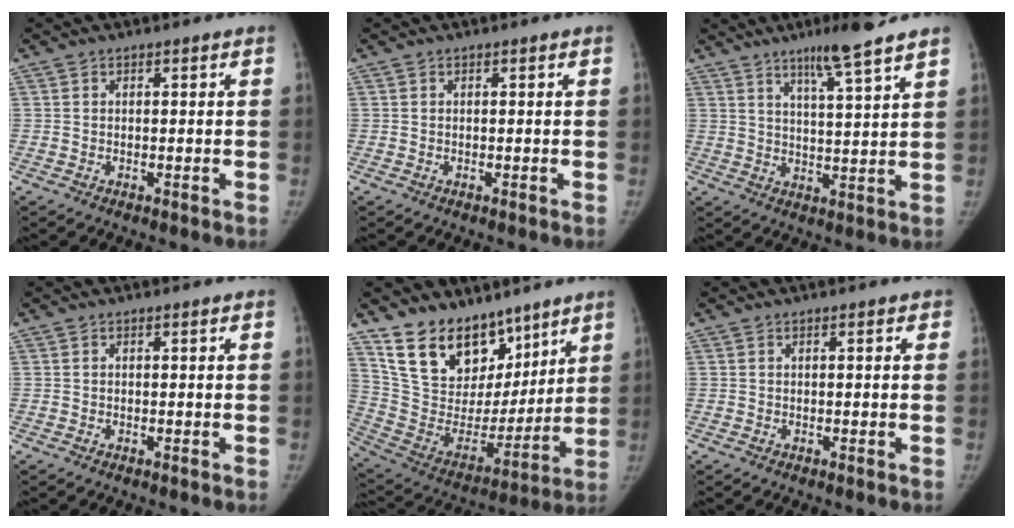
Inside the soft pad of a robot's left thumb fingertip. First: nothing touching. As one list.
[{"total": 0.0}, {"total": 9.7, "force": [6.9, 0.3, 6.8], "torque": [-0.106, -0.039, 0.110]}, {"total": 0.0}, {"total": 19.7, "force": [13.9, 11.7, 7.6], "torque": [-0.077, -0.076, 0.256]}, {"total": 0.6, "force": [0.2, 0.3, 0.5], "torque": [-0.007, 0.001, 0.001]}]